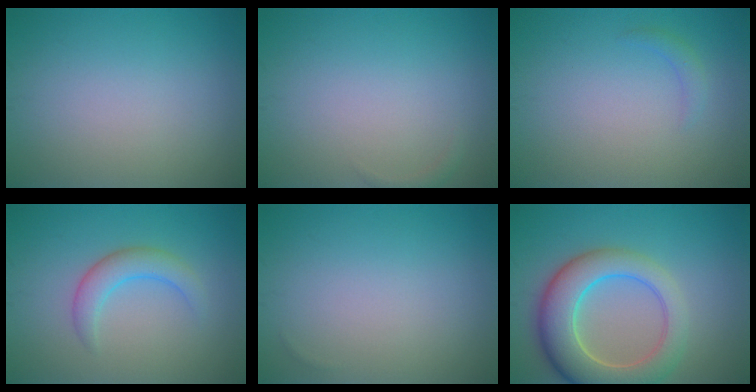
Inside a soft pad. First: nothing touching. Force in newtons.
{"total": 0.6, "press": 0.6, "slide": 0.1}
{"total": 1.0, "press": 1.0, "slide": 0.1}
{"total": 2.8, "press": 2.8, "slide": 0.3}
{"total": 0.0}
{"total": 8.0, "press": 7.9, "slide": 0.8}